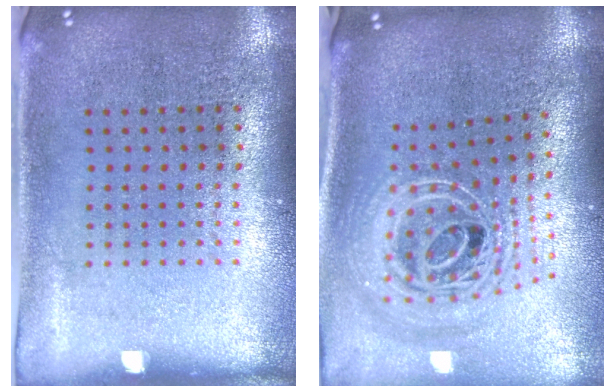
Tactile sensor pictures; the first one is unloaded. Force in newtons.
{"total": 2.8, "press": 2.0, "slide": 2.0}